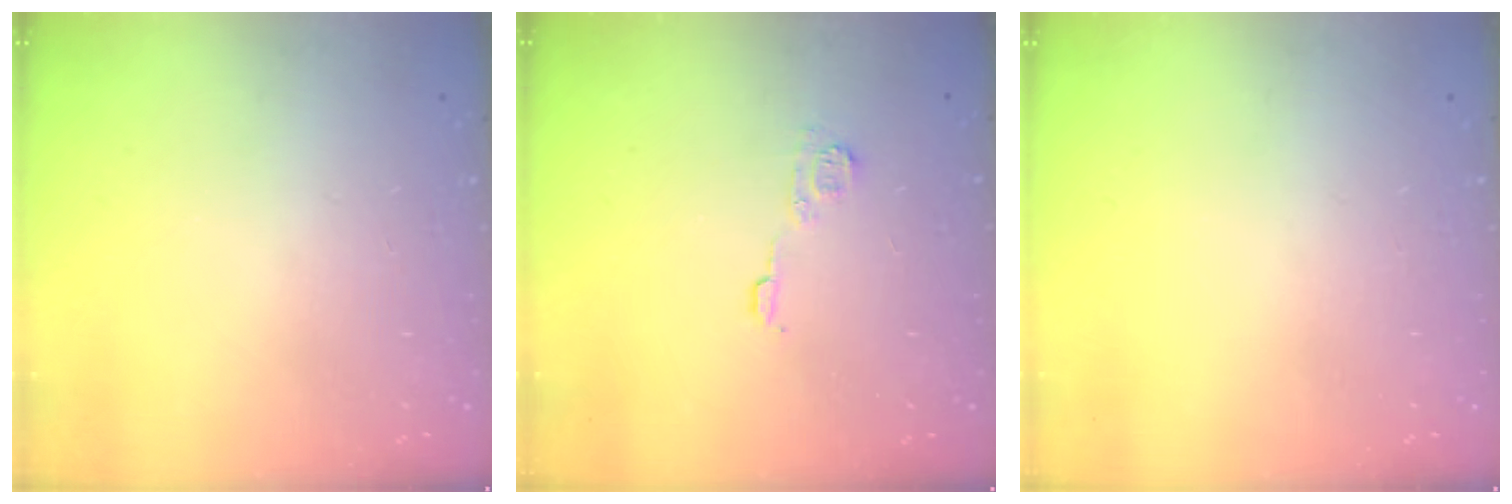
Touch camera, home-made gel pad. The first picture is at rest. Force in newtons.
{"total": 6.0, "press": 6.0, "slide": 0.4}
{"total": 0.0}